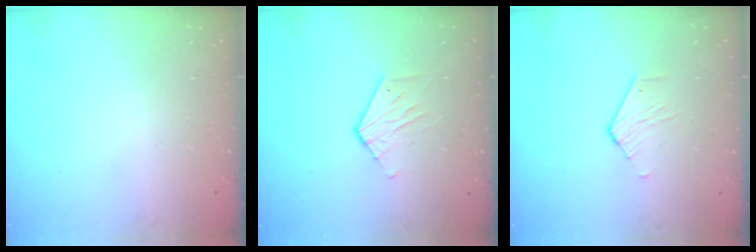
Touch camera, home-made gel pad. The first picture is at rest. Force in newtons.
{"total": 5.5, "press": 5.5, "slide": 0.4}
{"total": 2.6, "press": 2.6, "slide": 0.2}